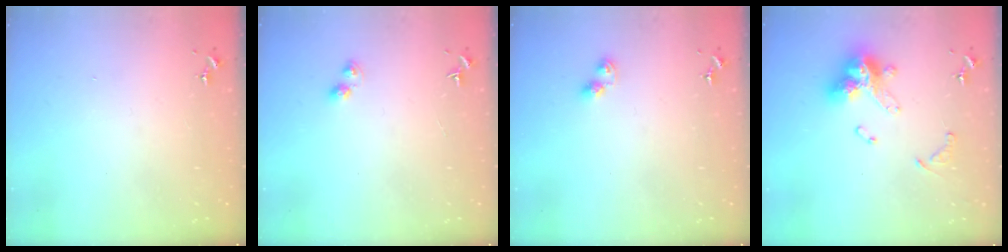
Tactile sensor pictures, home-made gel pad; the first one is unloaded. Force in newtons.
{"total": 3.4, "press": 3.3, "slide": 0.5}
{"total": 5.8, "press": 5.8, "slide": 0.6}
{"total": 16.0, "press": 15.9, "slide": 1.8}